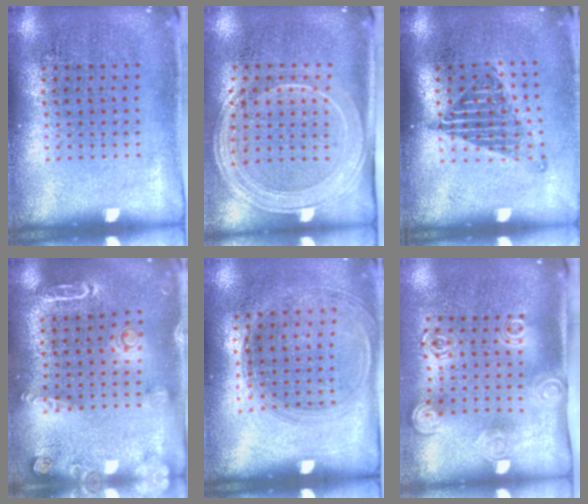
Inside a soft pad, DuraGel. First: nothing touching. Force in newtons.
{"total": 2.2, "press": 1.8, "slide": 1.2}
{"total": 1.2, "press": 1.0, "slide": 0.7}
{"total": 1.8, "press": 1.8, "slide": 0.3}
{"total": 1.3, "press": 1.2, "slide": 0.5}
{"total": 2.0, "press": 1.4, "slide": 1.5}